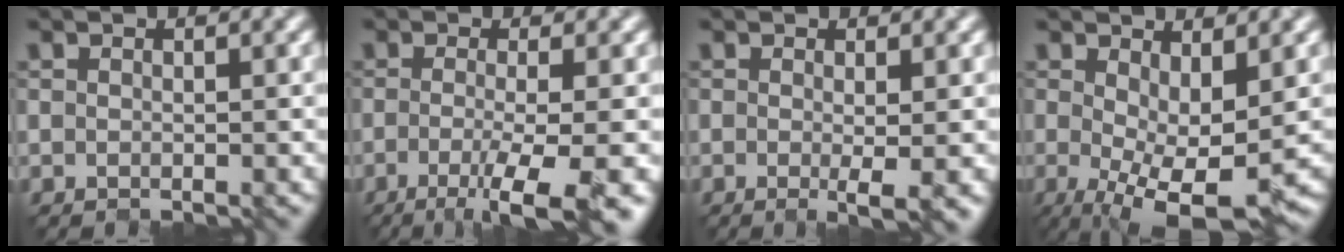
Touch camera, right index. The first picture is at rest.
{"total": 7.4, "force": [-2.9, 1.9, 6.5], "torque": [-0.085, -0.015, -0.045]}
{"total": 2.4, "force": [-0.4, 0.3, 2.4], "torque": [-0.036, -0.010, -0.004]}
{"total": 7.6, "force": [-1.2, 2.5, 7.0], "torque": [-0.120, -0.017, -0.012]}